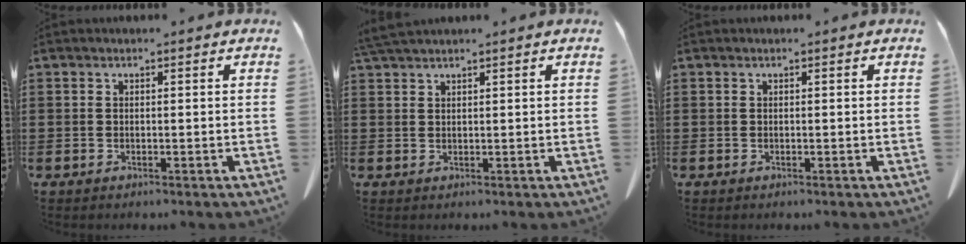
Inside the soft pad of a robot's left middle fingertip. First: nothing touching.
{"total": 2.2, "force": [1.9, 0.0, 1.0], "torque": [-0.025, 0.002, 0.037]}
{"total": 0.0}